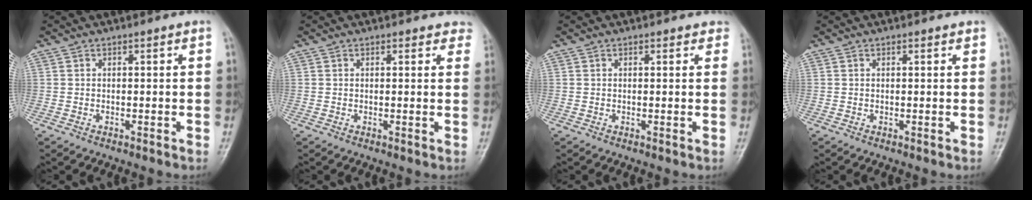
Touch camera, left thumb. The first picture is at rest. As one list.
[{"total": 3.4, "force": [3.0, 1.4, 0.6], "torque": [0.026, -0.010, 0.017]}, {"total": 1.8, "force": [1.5, 0.8, 0.5], "torque": [0.012, -0.002, 0.009]}, {"total": 0.8, "force": [0.7, 0.2, 0.3], "torque": [-0.005, -0.002, 0.008]}]